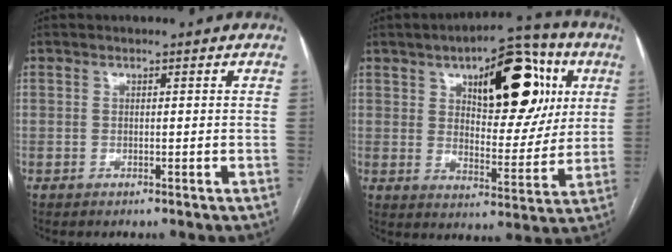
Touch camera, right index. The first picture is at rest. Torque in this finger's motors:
{"motor_torque": [1.16, 0.98, 0.57, 0.12]}